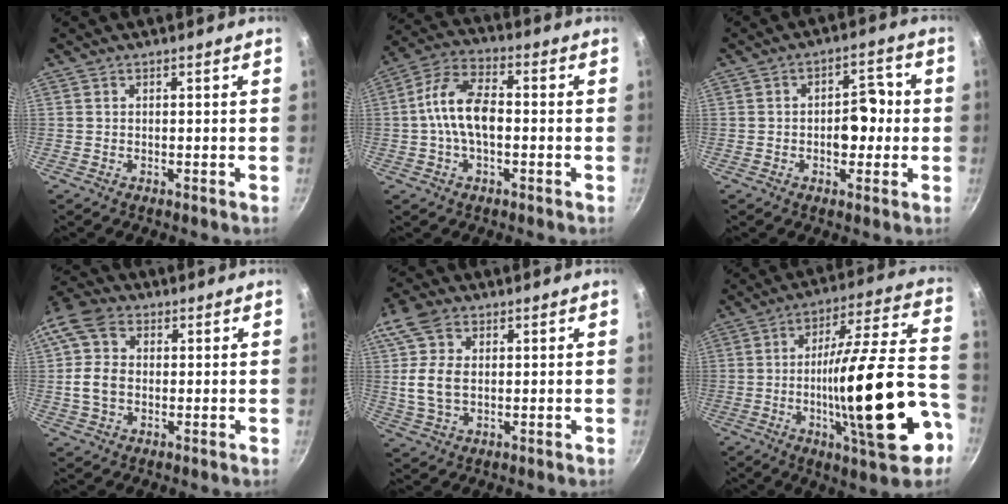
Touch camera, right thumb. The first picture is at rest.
{"total": 10.5, "force": [-0.7, 5.7, 8.8], "torque": [-0.158, 0.035, -0.026]}
{"total": 6.7, "force": [-0.7, 4.3, 5.1], "torque": [-0.030, 0.016, -0.012]}
{"total": 10.0, "force": [0.8, 7.5, 6.6], "torque": [-0.122, 0.013, 0.002]}
{"total": 9.9, "force": [1.6, 6.5, 7.3], "torque": [-0.144, 0.000, 0.024]}
{"total": 26.2, "force": [-7.8, 6.1, 24.2], "torque": [-0.348, 0.029, -0.119]}